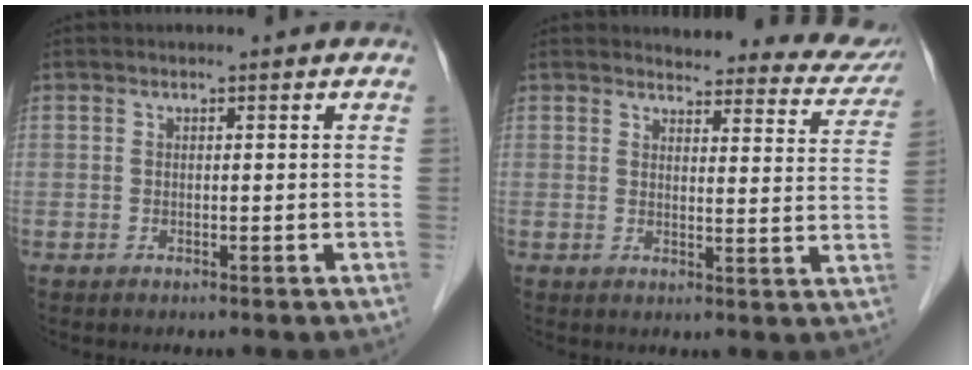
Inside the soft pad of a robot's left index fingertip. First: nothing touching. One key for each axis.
{"total": 14.8, "fx": 14.3, "fy": 3.3, "fz": 2.2, "tx": 0.013, "ty": -0.052, "tz": 0.130}